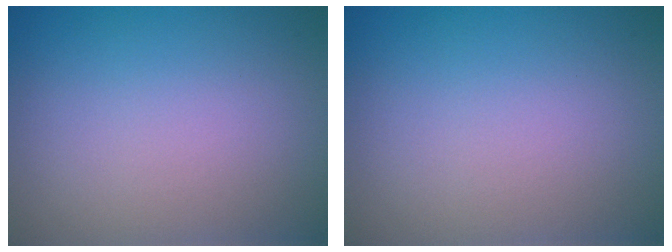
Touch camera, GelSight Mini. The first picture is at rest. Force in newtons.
{"total": 0.0}